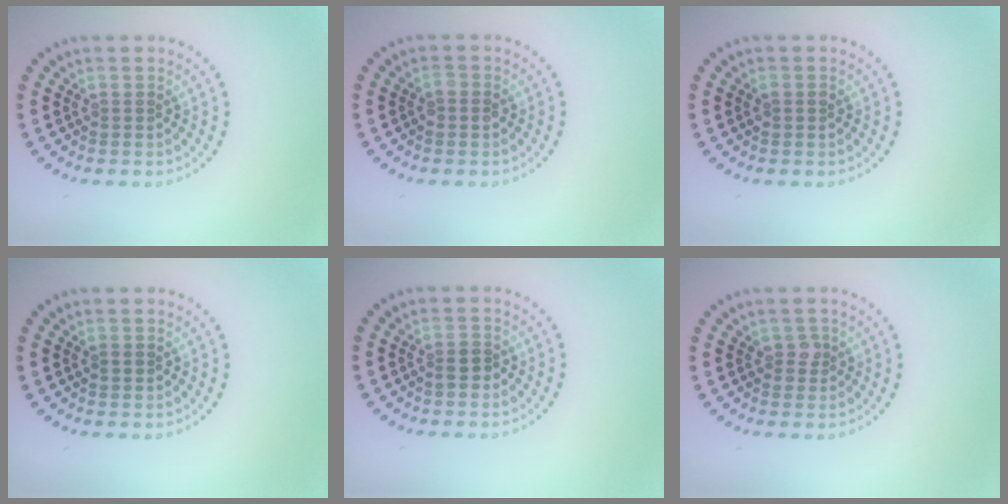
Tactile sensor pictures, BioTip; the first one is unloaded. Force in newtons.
{"total": 1.1, "press": 1.1, "slide": 0.2}
{"total": 1.0, "press": 0.9, "slide": 0.2}
{"total": 0.8, "press": 0.8, "slide": 0.2}
{"total": 1.6, "press": 1.4, "slide": 0.7}
{"total": 1.2, "press": 1.1, "slide": 0.4}